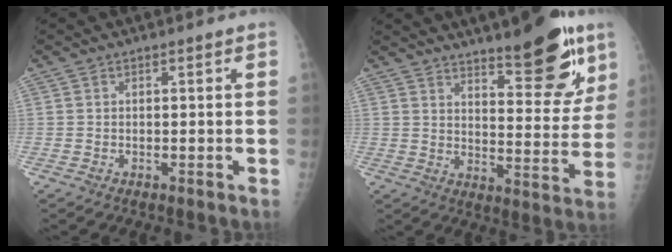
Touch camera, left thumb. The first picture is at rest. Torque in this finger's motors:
{"motor_torque": [0.31, 0.48, 0.14, -0.32, 0.07]}